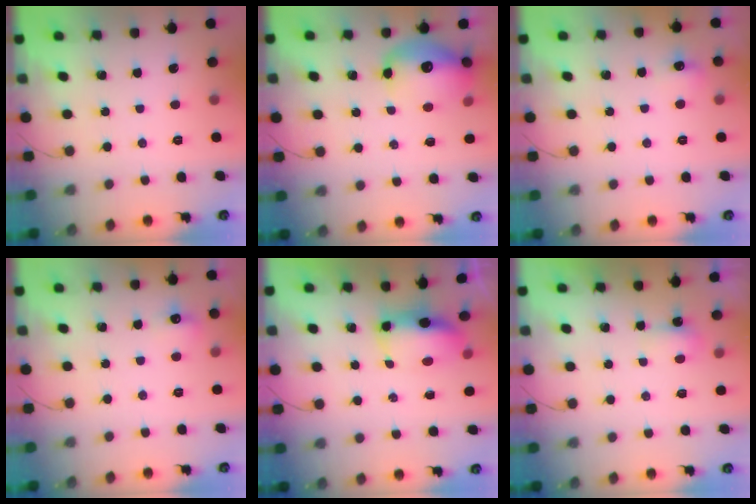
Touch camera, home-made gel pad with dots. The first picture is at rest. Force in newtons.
{"total": 14.6, "press": 14.2, "slide": 3.4}
{"total": 6.4, "press": 6.3, "slide": 1.3}
{"total": 4.9, "press": 4.8, "slide": 1.2}
{"total": 8.1, "press": 7.7, "slide": 2.2}
{"total": 3.7, "press": 3.5, "slide": 1.1}